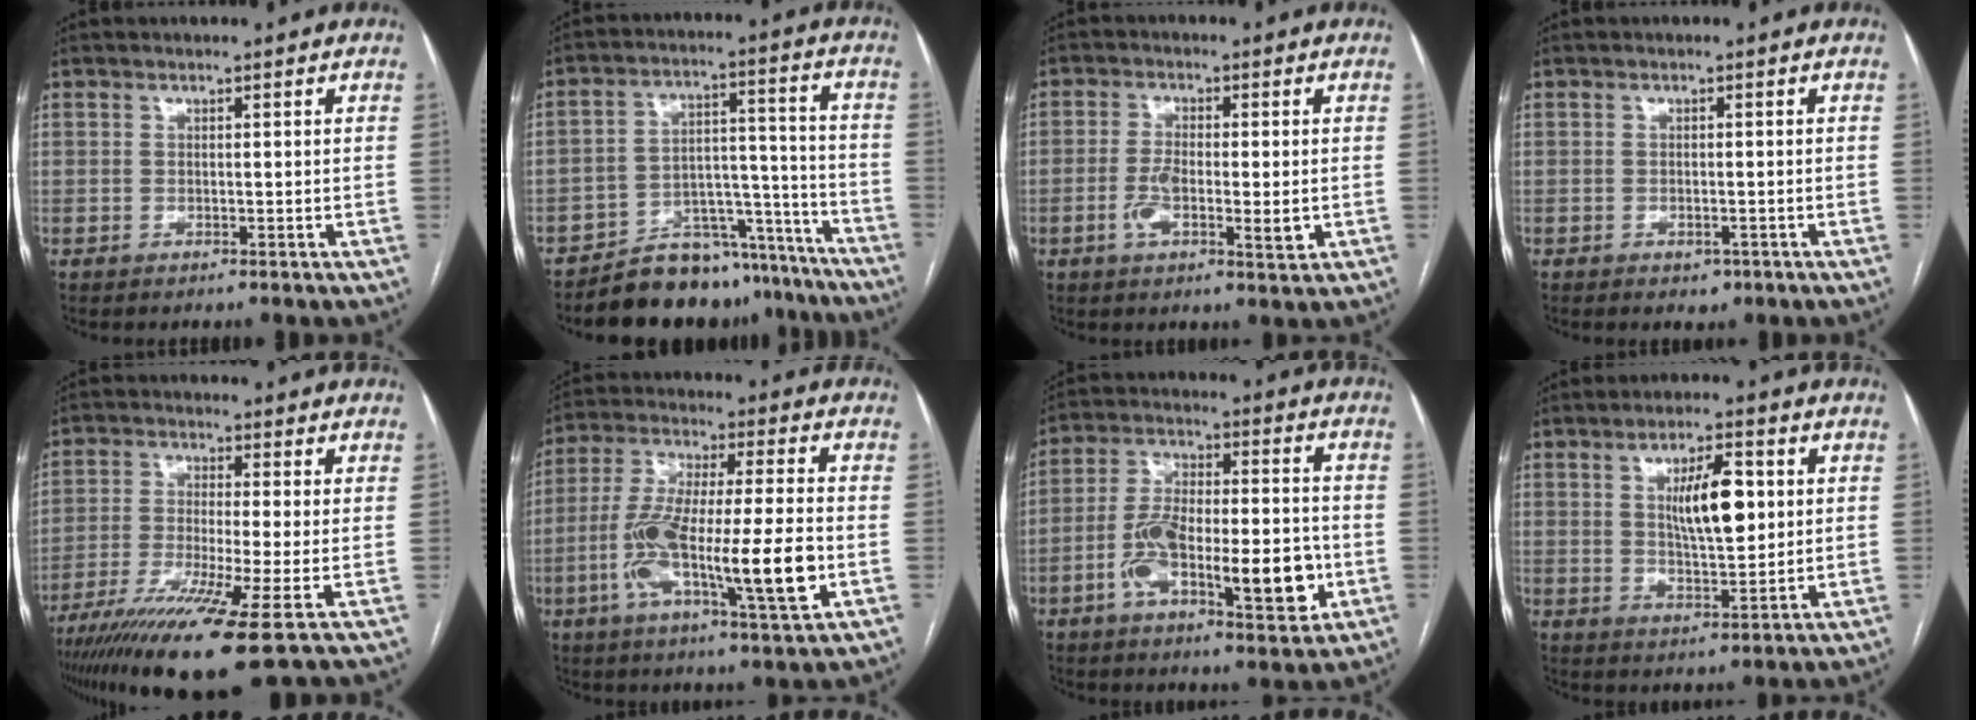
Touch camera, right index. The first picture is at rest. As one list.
[{"total": 14.8, "force": [-13.3, 5.7, 3.1], "torque": [-0.014, 0.059, -0.195]}, {"total": 6.9, "force": [-1.4, 2.2, 6.4], "torque": [-0.115, -0.005, -0.024]}, {"total": 1.8, "force": [-1.0, 1.2, 0.9], "torque": [-0.010, 0.002, -0.006]}, {"total": 13.4, "force": [-8.0, -0.8, 10.6], "torque": [-0.204, -0.037, -0.140]}, {"total": 18.3, "force": [-4.5, 2.3, 17.6], "torque": [-0.316, -0.003, -0.074]}, {"total": 17.1, "force": [-4.8, 5.4, 15.5], "torque": [-0.261, 0.014, -0.074]}, {"total": 8.7, "force": [1.9, 2.4, 8.1], "torque": [-0.137, 0.003, 0.037]}]